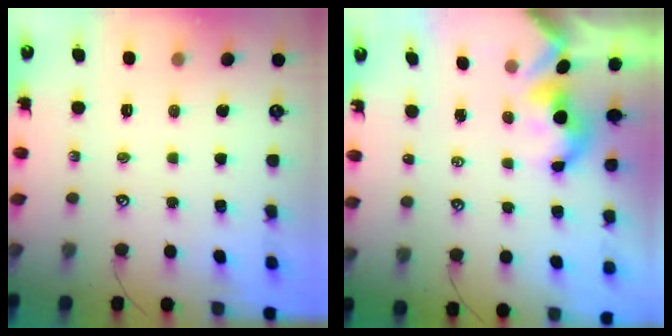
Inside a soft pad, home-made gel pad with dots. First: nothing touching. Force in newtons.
{"total": 1.8, "press": 1.7, "slide": 0.4}